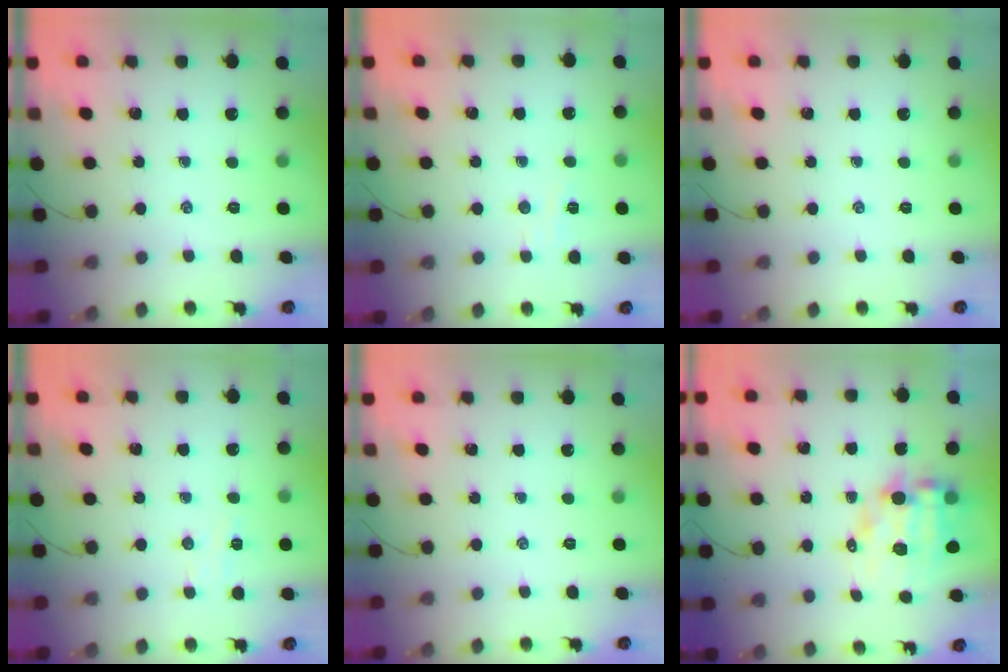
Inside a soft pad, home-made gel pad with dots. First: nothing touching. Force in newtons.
{"total": 3.4, "press": 3.3, "slide": 1.1}
{"total": 0.0}
{"total": 4.7, "press": 4.5, "slide": 1.3}
{"total": 0.0}
{"total": 9.3, "press": 8.9, "slide": 2.8}